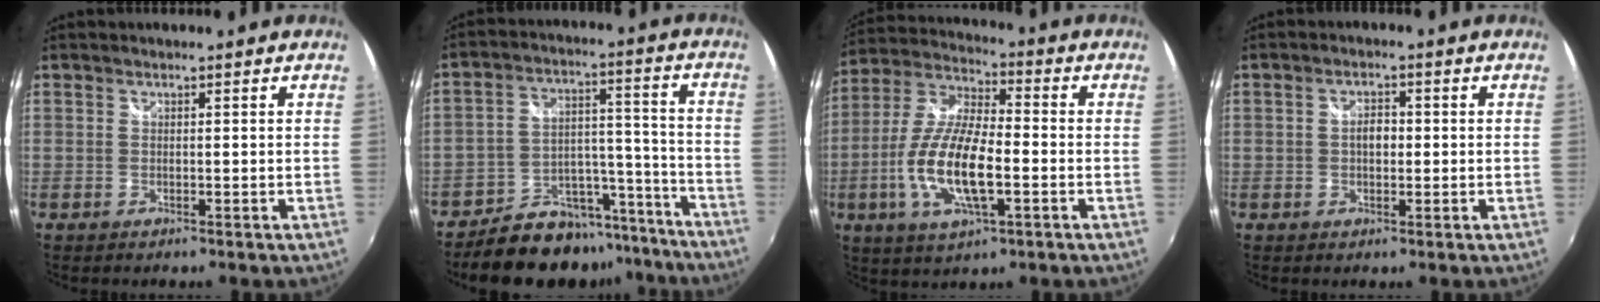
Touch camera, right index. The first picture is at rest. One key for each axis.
{"total": 15.9, "fx": -13.6, "fy": 7.3, "fz": 3.8, "tx": -0.057, "ty": 0.062, "tz": -0.185}
{"total": 14.8, "fx": -4.0, "fy": 5.2, "fz": 13.3, "tx": -0.276, "ty": -0.008, "tz": -0.077}
{"total": 3.0, "fx": -0.1, "fy": 1.9, "fz": 2.3, "tx": -0.038, "ty": 0.006, "tz": -0.003}